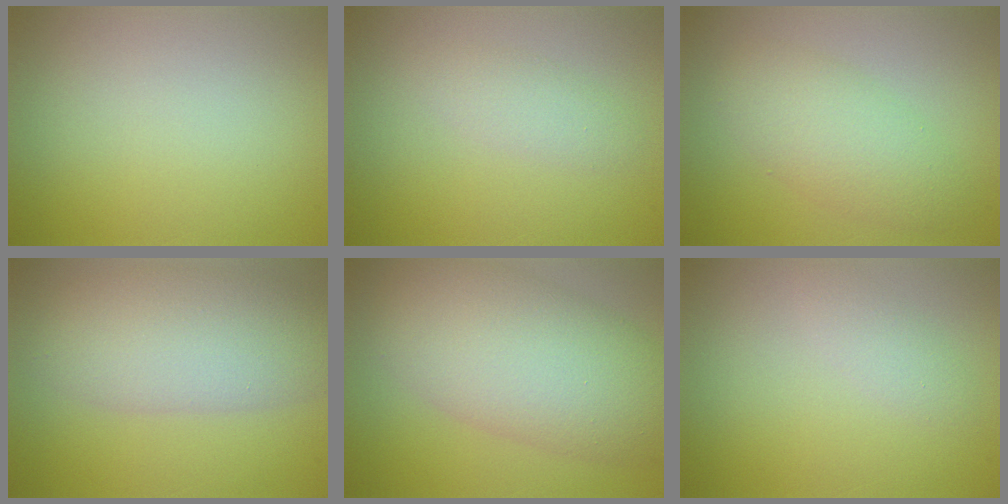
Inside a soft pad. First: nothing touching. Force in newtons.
{"total": 1.6, "press": 1.6, "slide": 0.0}
{"total": 3.8, "press": 3.8, "slide": 0.1}
{"total": 6.9, "press": 6.9, "slide": 0.4}
{"total": 9.3, "press": 9.3, "slide": 0.6}
{"total": 1.3, "press": 1.3, "slide": 0.1}